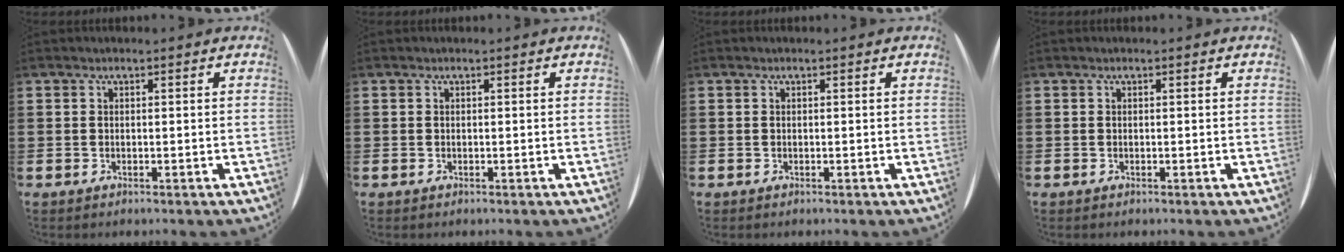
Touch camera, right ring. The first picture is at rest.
{"total": 0.0}
{"total": 0.0}
{"total": 0.0}